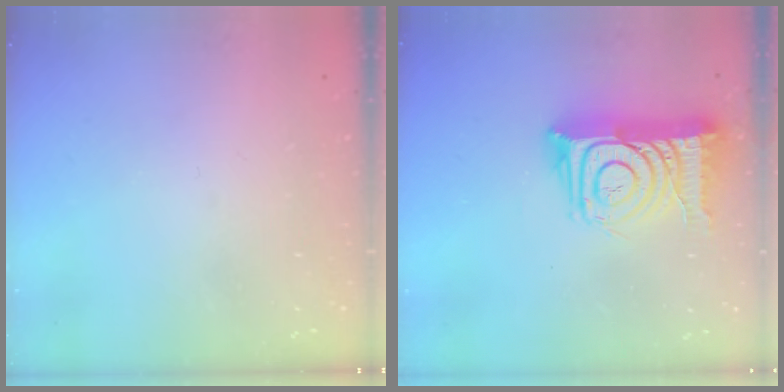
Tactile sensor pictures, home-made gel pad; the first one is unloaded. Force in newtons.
{"total": 17.8, "press": 17.8, "slide": 1.3}